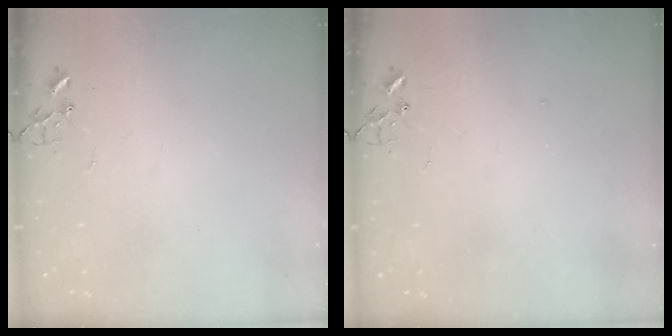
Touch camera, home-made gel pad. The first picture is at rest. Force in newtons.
{"total": 1.4, "press": 1.4, "slide": 0.3}